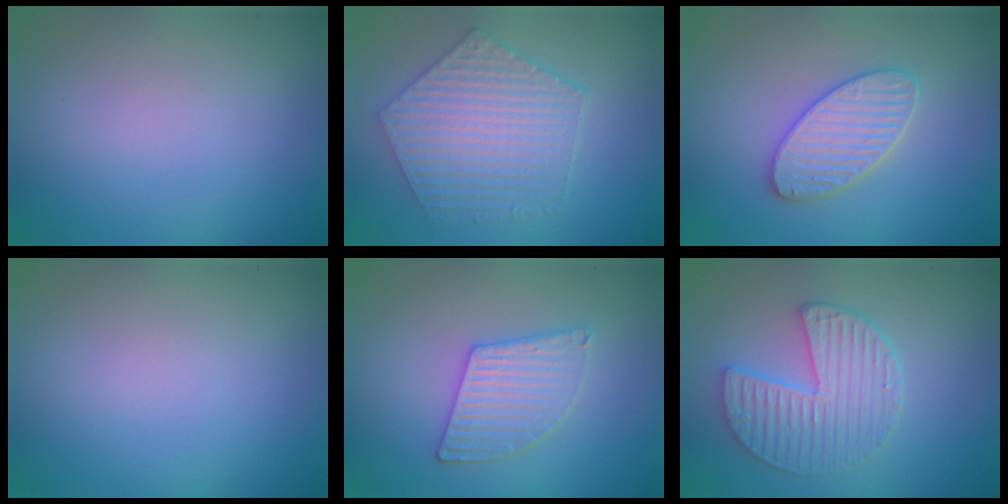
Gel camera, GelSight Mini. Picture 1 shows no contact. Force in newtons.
{"total": 5.9, "press": 4.8, "slide": 3.6}
{"total": 3.5, "press": 3.5, "slide": 0.3}
{"total": 0.0}
{"total": 3.2, "press": 3.2, "slide": 0.3}
{"total": 4.5, "press": 4.1, "slide": 2.0}